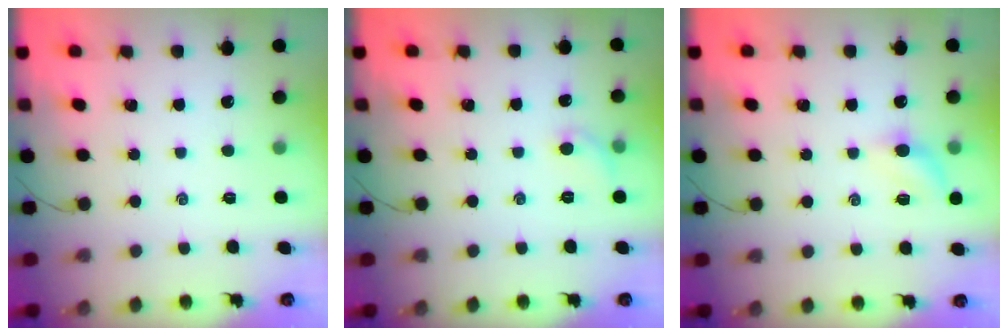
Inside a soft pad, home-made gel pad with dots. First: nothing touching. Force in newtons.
{"total": 4.6, "press": 4.4, "slide": 1.2}
{"total": 6.4, "press": 6.2, "slide": 1.6}